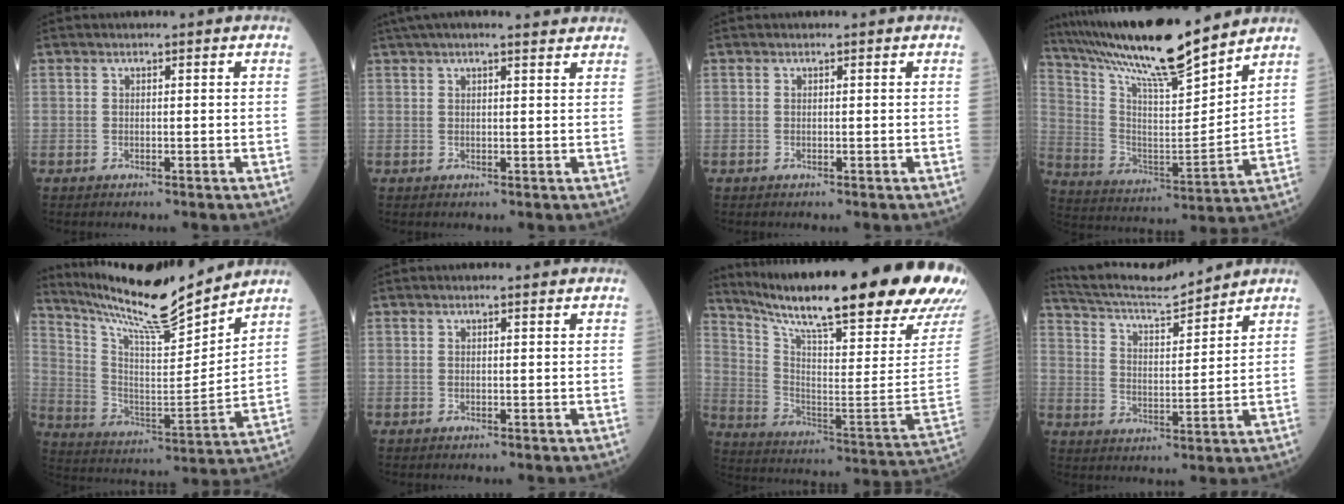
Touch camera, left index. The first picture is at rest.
{"total": 9.3, "force": [8.0, 1.0, 4.6], "torque": [-0.071, 0.034, 0.102]}
{"total": 0.0}
{"total": 18.9, "force": [16.4, 0.6, 9.3], "torque": [-0.175, -0.004, 0.289]}
{"total": 16.6, "force": [15.4, 0.2, 6.1], "torque": [-0.127, -0.016, 0.268]}
{"total": 1.1, "force": [0.9, 0.0, 0.6], "torque": [-0.010, 0.008, 0.014]}
{"total": 31.1, "force": [25.3, 1.6, 18.1], "torque": [-0.313, -0.081, 0.353]}
{"total": 12.5, "force": [12.0, 0.2, 3.5], "torque": [-0.077, 0.013, 0.208]}